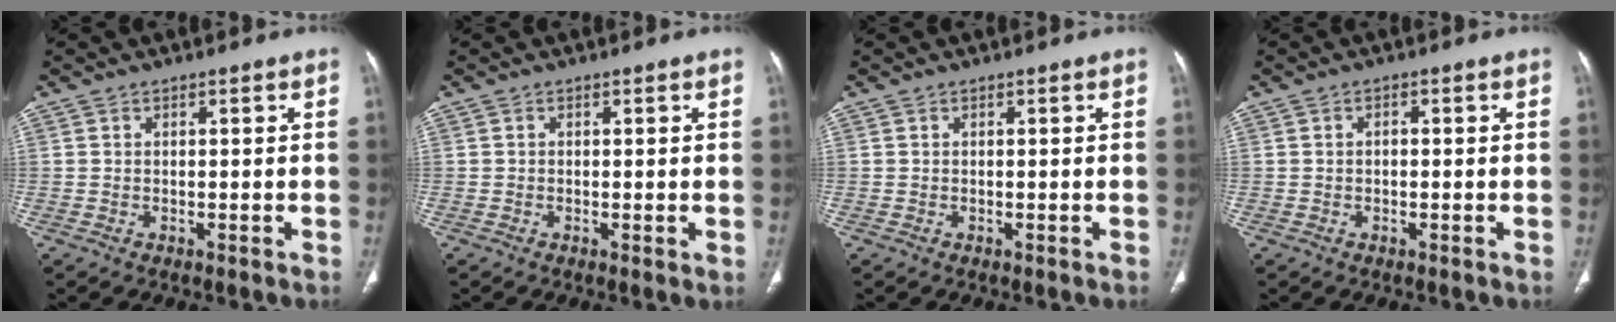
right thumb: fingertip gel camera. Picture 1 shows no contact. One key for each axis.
{"total": 0.6, "fx": 0.0, "fy": 0.2, "fz": 0.6, "tx": -0.013, "ty": -0.004, "tz": -0.002}
{"total": 0.0}
{"total": 0.7, "fx": -0.1, "fy": 0.5, "fz": 0.5, "tx": -0.004, "ty": 0.004, "tz": -0.003}